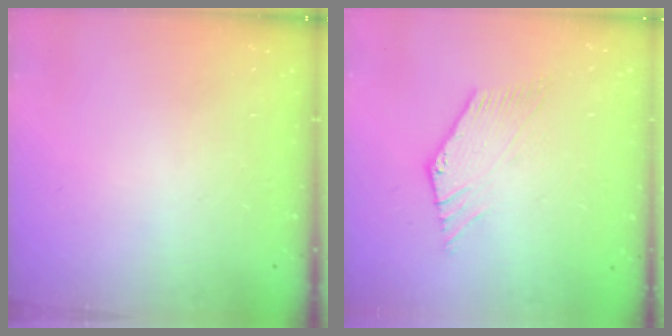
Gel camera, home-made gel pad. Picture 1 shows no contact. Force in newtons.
{"total": 1.9, "press": 1.9, "slide": 0.2}